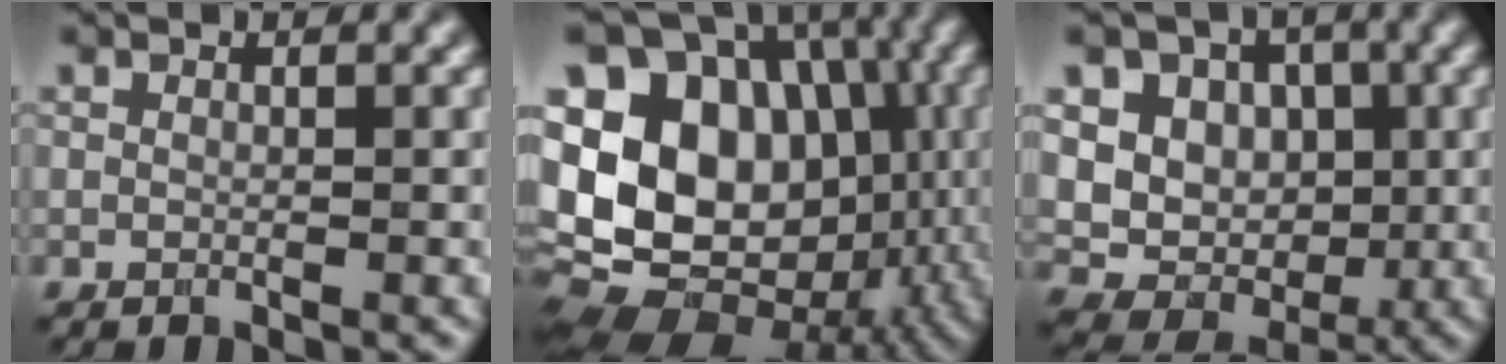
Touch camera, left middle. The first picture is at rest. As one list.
[{"total": 18.2, "force": [0.3, 14.3, 11.3], "torque": [-0.198, 0.017, 0.016]}, {"total": 12.4, "force": [2.6, 10.6, 5.8], "torque": [-0.100, 0.030, 0.035]}]